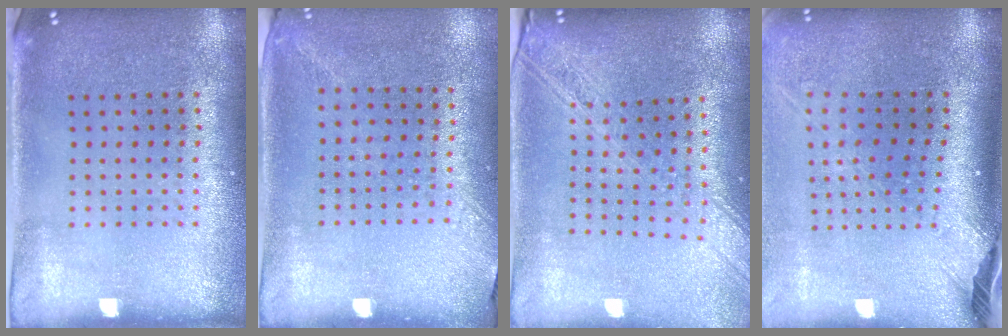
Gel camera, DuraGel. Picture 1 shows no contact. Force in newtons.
{"total": 1.3, "press": 1.0, "slide": 0.9}
{"total": 2.1, "press": 1.8, "slide": 1.1}
{"total": 2.6, "press": 1.8, "slide": 1.8}